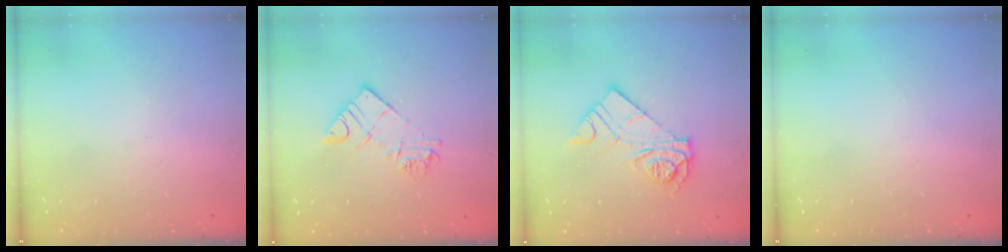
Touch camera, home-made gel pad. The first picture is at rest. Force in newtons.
{"total": 10.0, "press": 9.9, "slide": 0.9}
{"total": 12.1, "press": 12.1, "slide": 1.0}
{"total": 0.0}